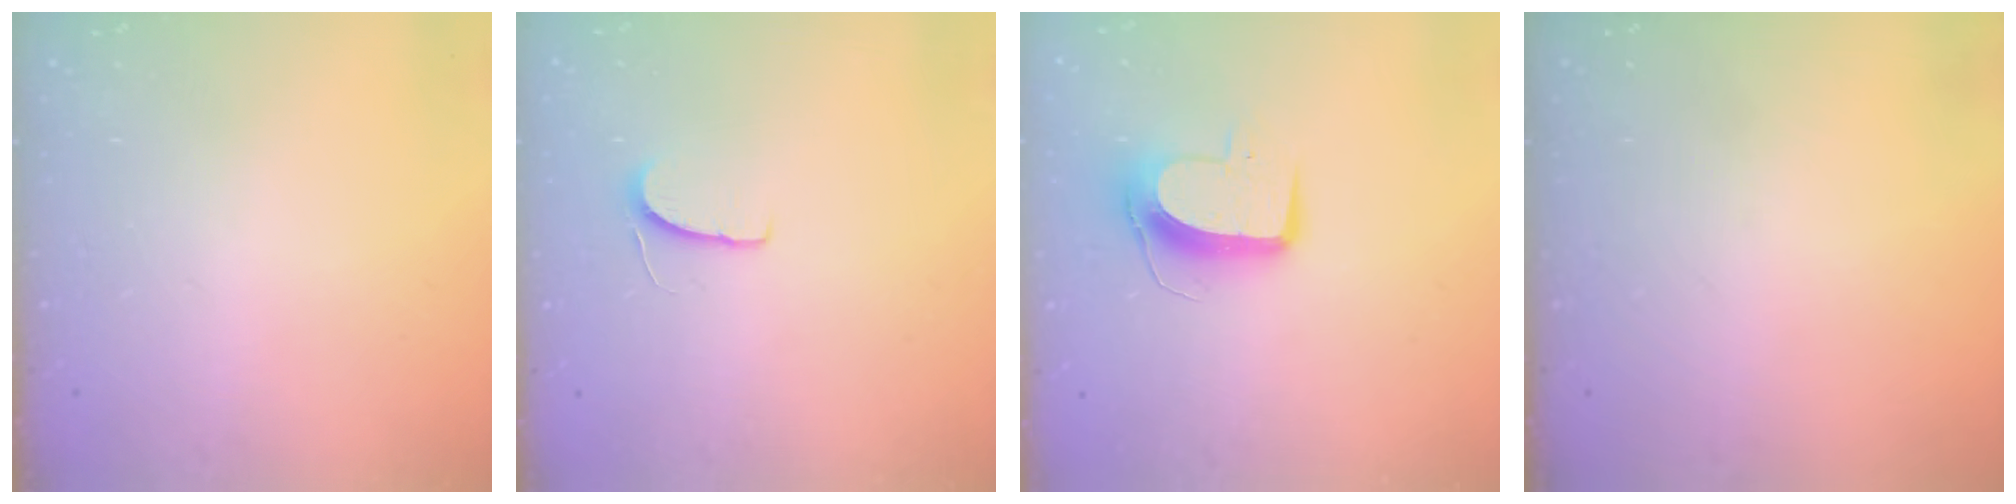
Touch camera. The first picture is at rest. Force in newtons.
{"total": 6.4, "press": 6.4, "slide": 0.5}
{"total": 10.0, "press": 10.0, "slide": 0.5}
{"total": 0.0}